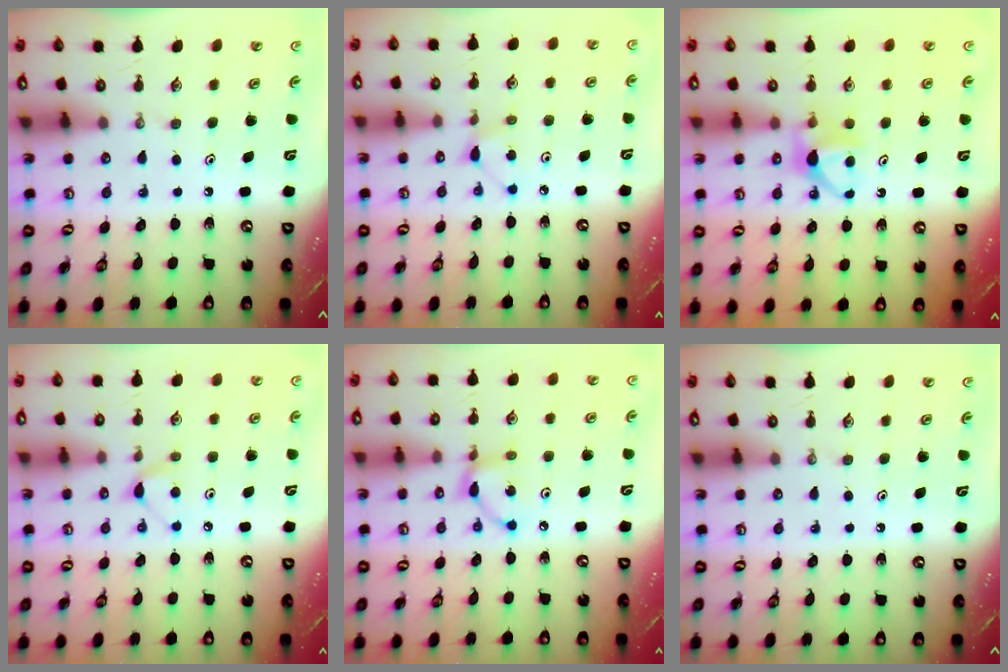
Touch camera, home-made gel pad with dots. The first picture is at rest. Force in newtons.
{"total": 3.8, "press": 3.8, "slide": 0.5}
{"total": 6.0, "press": 5.9, "slide": 0.9}
{"total": 5.3, "press": 5.3, "slide": 0.7}
{"total": 6.7, "press": 6.7, "slide": 0.2}
{"total": 0.0}